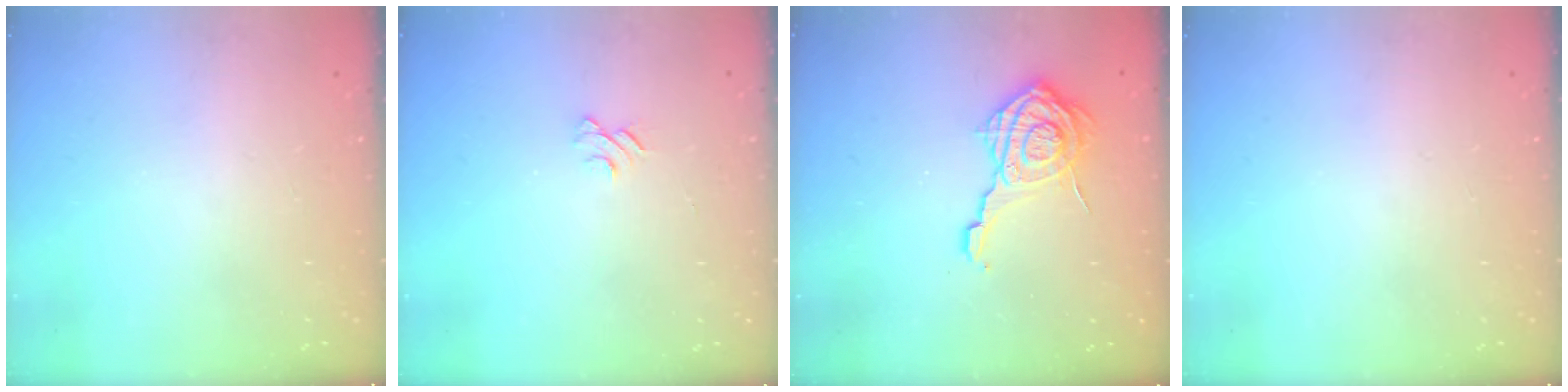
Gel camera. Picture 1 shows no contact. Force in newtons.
{"total": 5.1, "press": 5.1, "slide": 0.3}
{"total": 13.9, "press": 13.8, "slide": 0.7}
{"total": 0.0}